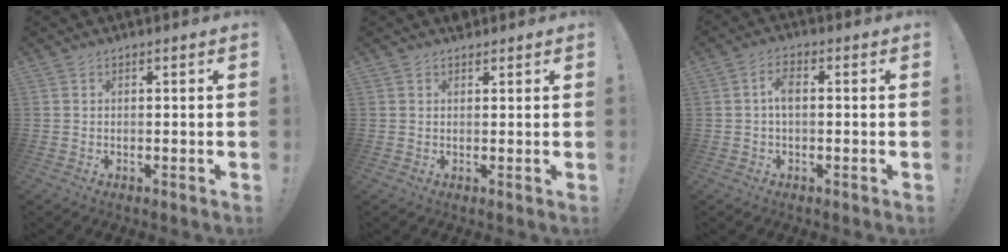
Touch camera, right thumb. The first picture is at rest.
{"total": 1.6, "force": [1.3, 0.9, 0.3], "torque": [0.008, -0.007, 0.021]}
{"total": 4.4, "force": [0.3, 2.3, 3.8], "torque": [-0.077, 0.009, 0.004]}